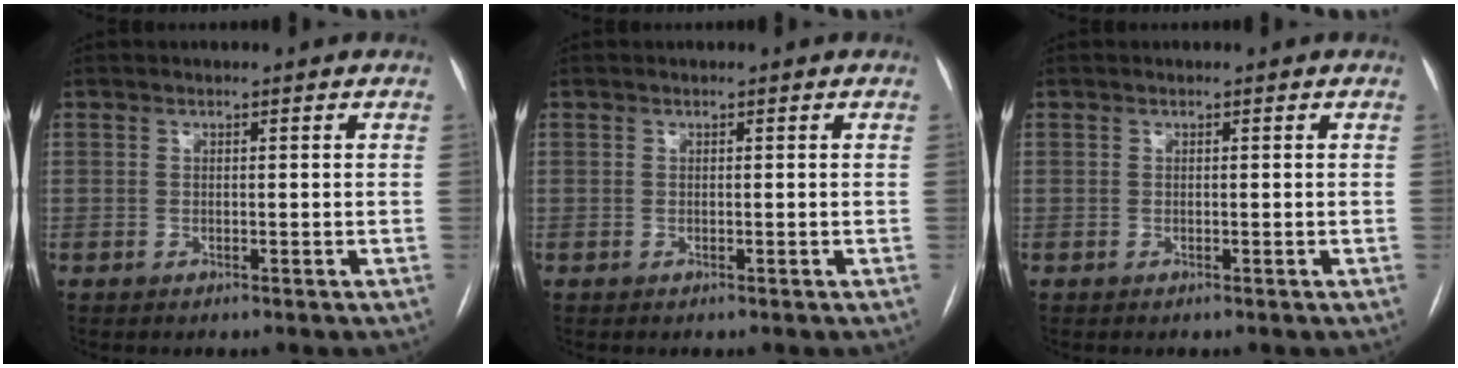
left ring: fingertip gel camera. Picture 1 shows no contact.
{"total": 0.0}
{"total": 0.0}